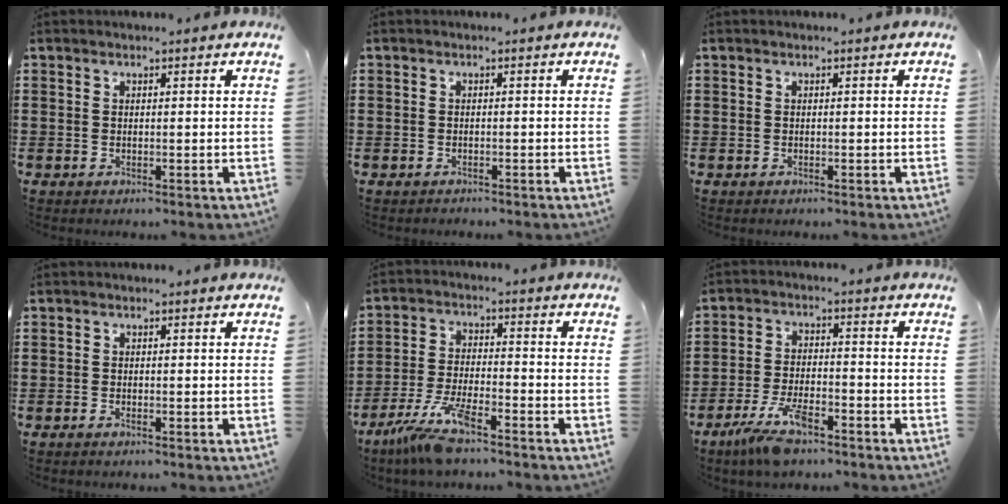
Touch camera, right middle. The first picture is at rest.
{"total": 0.7, "force": [-0.6, 0.3, -0.1], "torque": [0.001, 0.002, -0.015]}
{"total": 0.0}
{"total": 0.5, "force": [-0.3, 0.1, 0.4], "torque": [-0.009, -0.003, -0.006]}
{"total": 8.0, "force": [-6.1, 1.0, 5.1], "torque": [-0.119, -0.015, -0.119]}
{"total": 7.5, "force": [-5.0, 2.4, 5.1], "torque": [-0.112, -0.004, -0.094]}